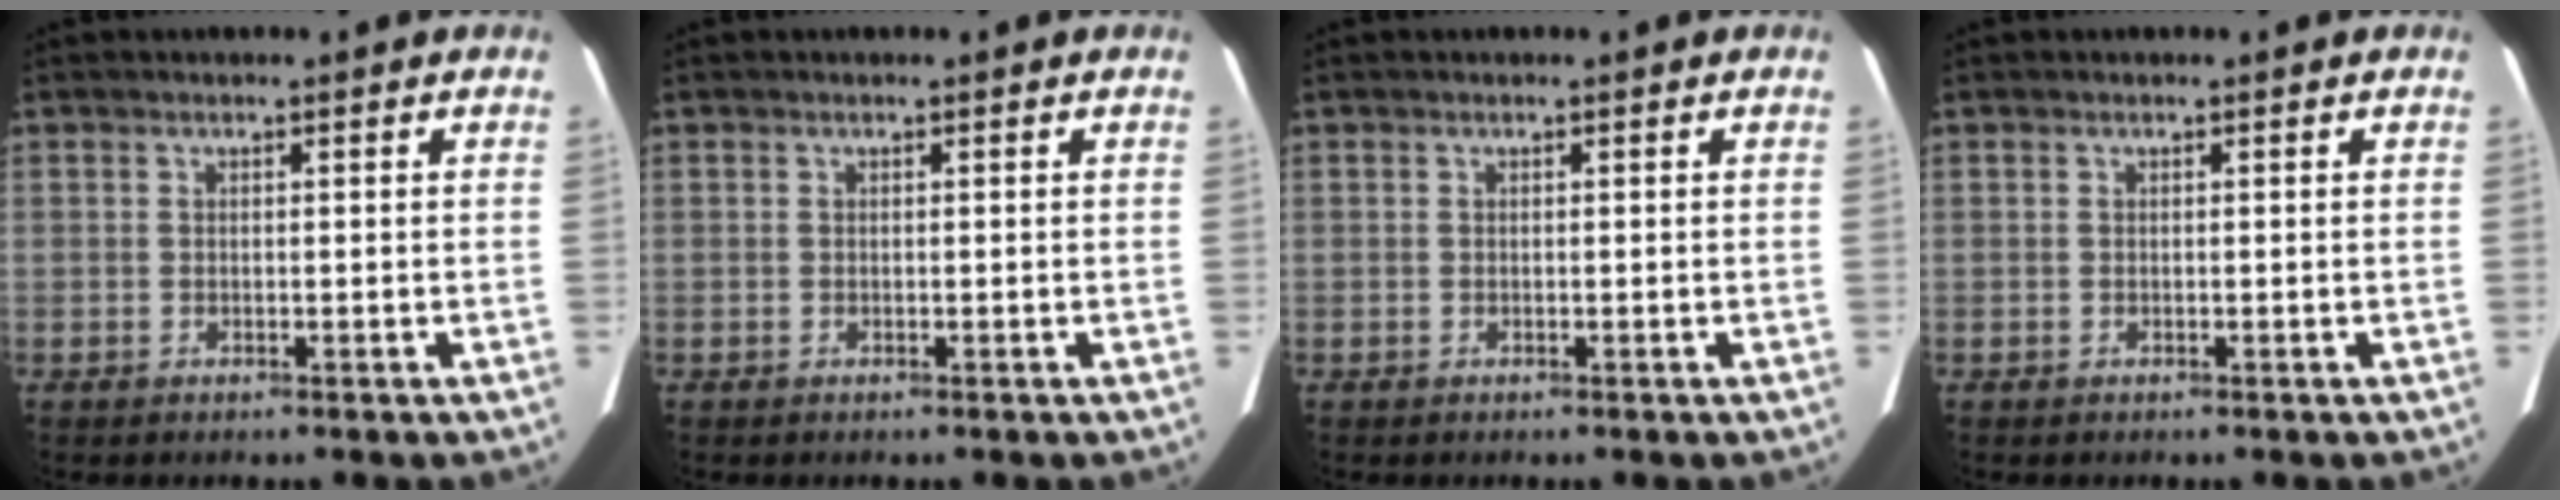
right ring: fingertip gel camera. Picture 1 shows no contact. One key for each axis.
{"total": 0.0}
{"total": 0.0}
{"total": 0.0}